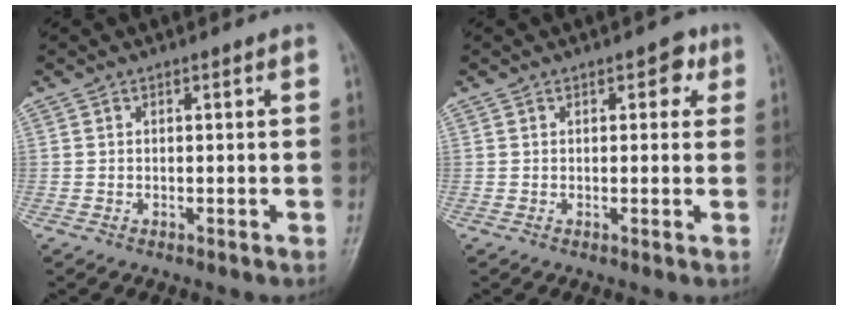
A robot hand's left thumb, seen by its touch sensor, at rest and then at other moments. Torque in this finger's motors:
{"motor_torque": [-0.17, 0.02, -0.02, -0.04, 0.02]}